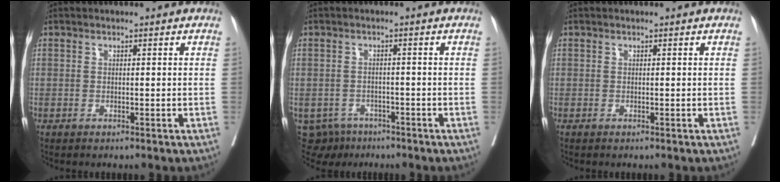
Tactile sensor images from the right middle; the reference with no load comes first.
{"total": 4.5, "force": [-3.1, 3.2, 0.3], "torque": [0.003, 0.003, -0.044]}
{"total": 0.0}